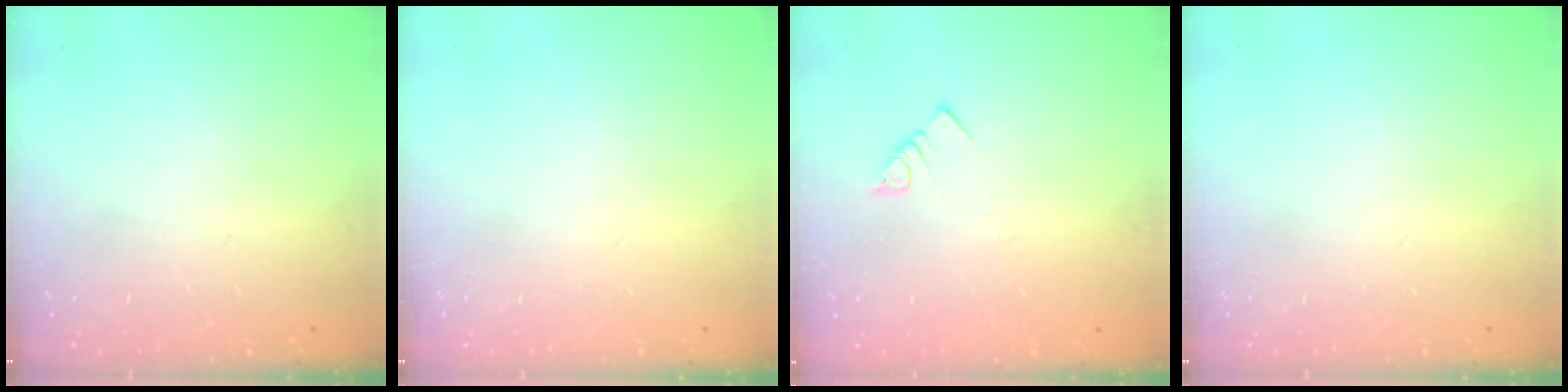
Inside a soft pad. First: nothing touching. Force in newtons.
{"total": 0.0}
{"total": 3.0, "press": 3.0, "slide": 0.1}
{"total": 0.0}